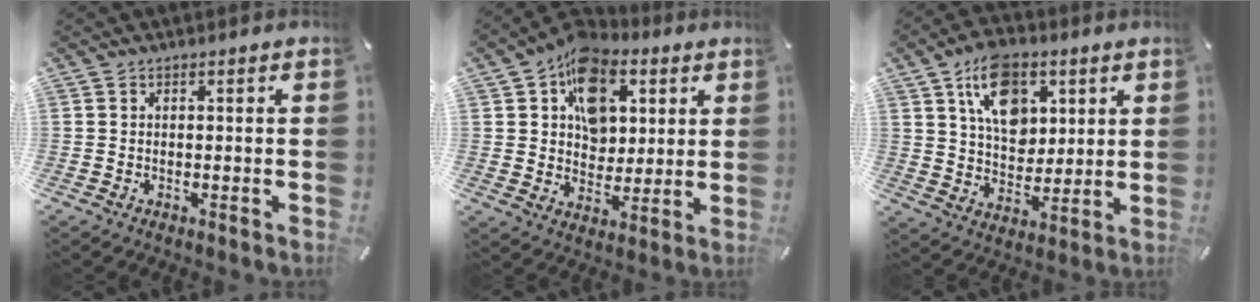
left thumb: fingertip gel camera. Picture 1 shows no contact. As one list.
[{"total": 13.1, "force": [5.4, 10.2, 6.3], "torque": [-0.106, -0.028, 0.101]}, {"total": 13.4, "force": [6.1, 9.1, 7.6], "torque": [-0.122, -0.013, 0.113]}]